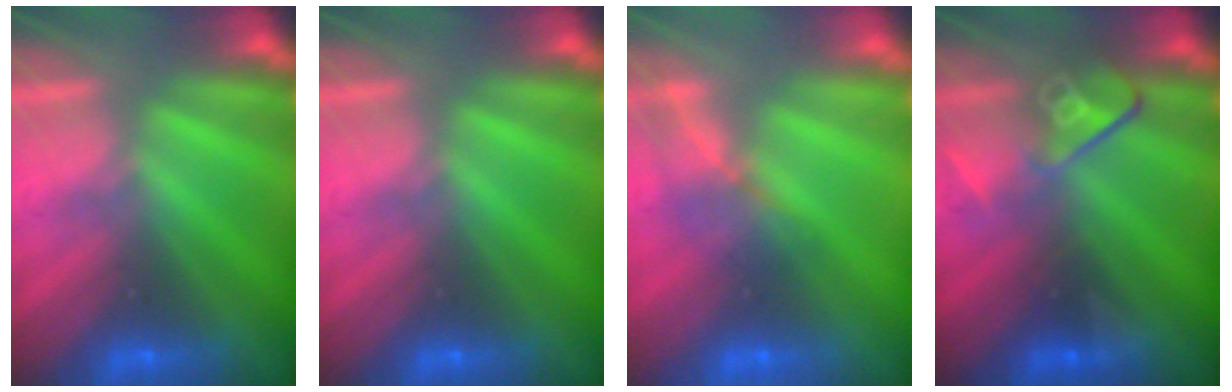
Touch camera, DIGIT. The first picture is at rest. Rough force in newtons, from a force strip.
{"total": 0.0}
{"total": 1.6}
{"total": 2.7}